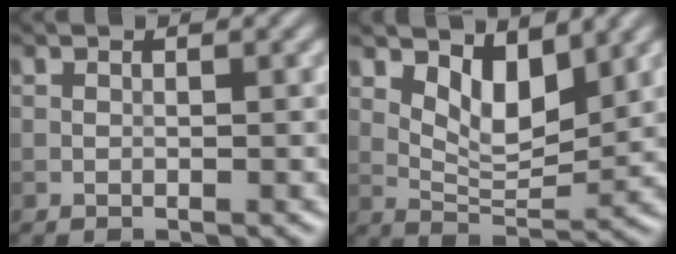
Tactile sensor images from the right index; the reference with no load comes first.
{"total": 4.5, "force": [2.4, 2.1, 3.2], "torque": [-0.062, -0.015, 0.043]}